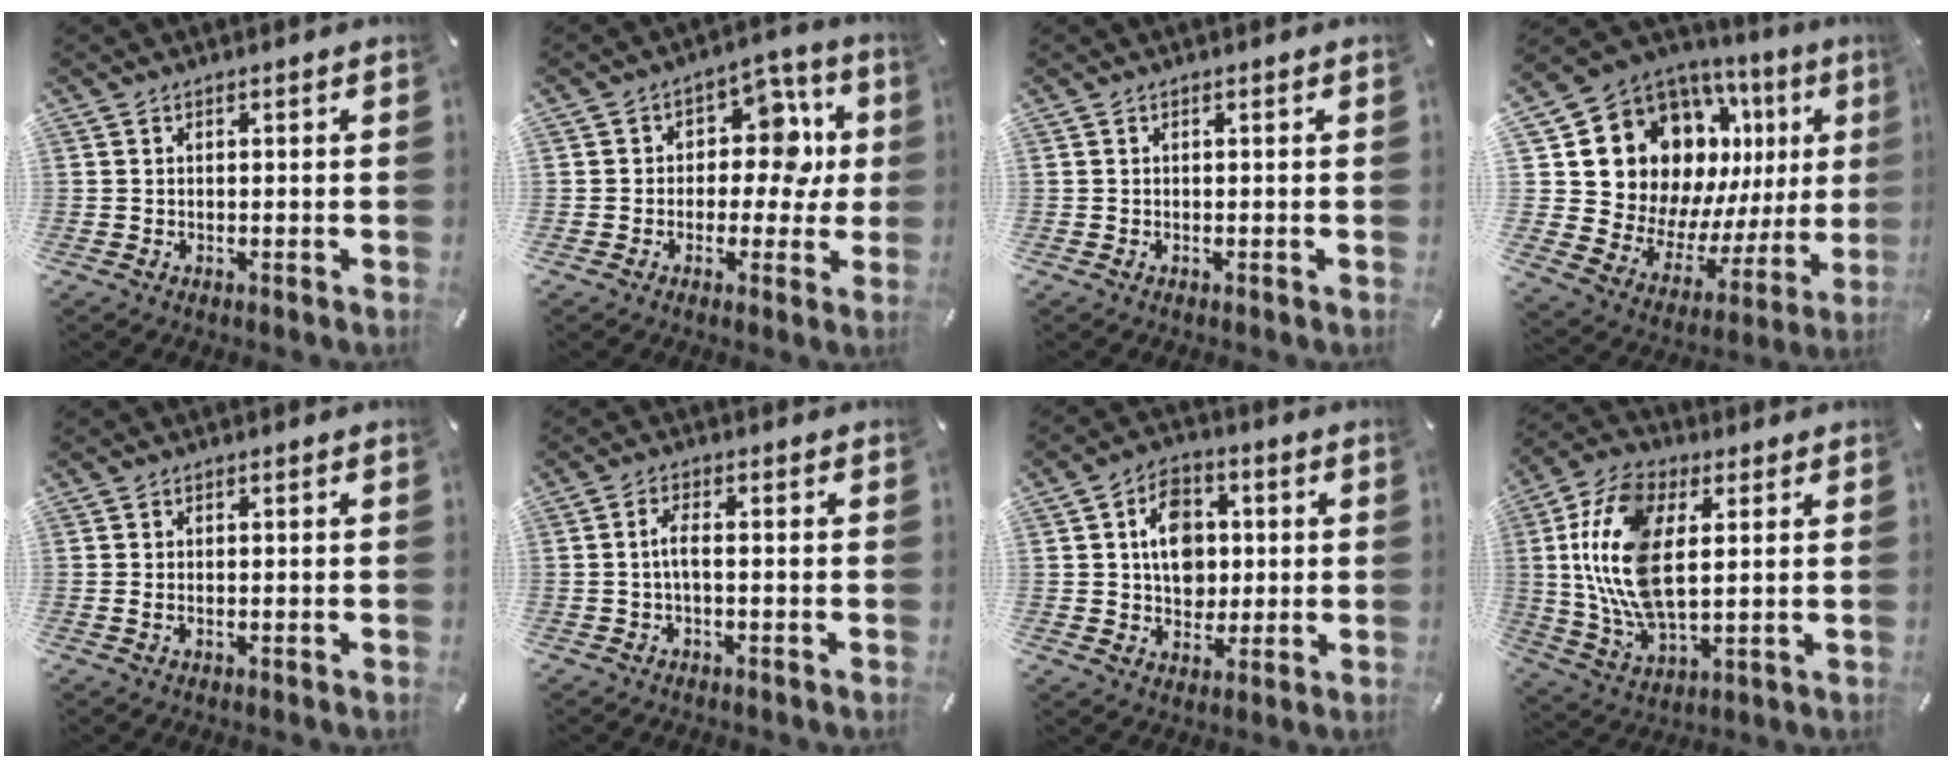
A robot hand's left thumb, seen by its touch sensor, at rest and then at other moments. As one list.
[{"total": 12.5, "force": [1.8, 8.9, 8.6], "torque": [-0.113, -0.001, 0.033]}, {"total": 0.0}, {"total": 19.3, "force": [9.8, 13.9, 9.2], "torque": [-0.149, -0.080, 0.203]}, {"total": 0.9, "force": [-0.1, 0.5, 0.8], "torque": [-0.015, 0.003, -0.002]}, {"total": 3.7, "force": [-0.5, 0.9, 3.6], "torque": [-0.071, 0.002, -0.013]}, {"total": 10.1, "force": [1.1, 8.3, 5.6], "torque": [-0.081, 0.011, 0.021]}, {"total": 16.7, "force": [3.6, 9.1, 13.6], "torque": [-0.320, -0.005, 0.062]}]